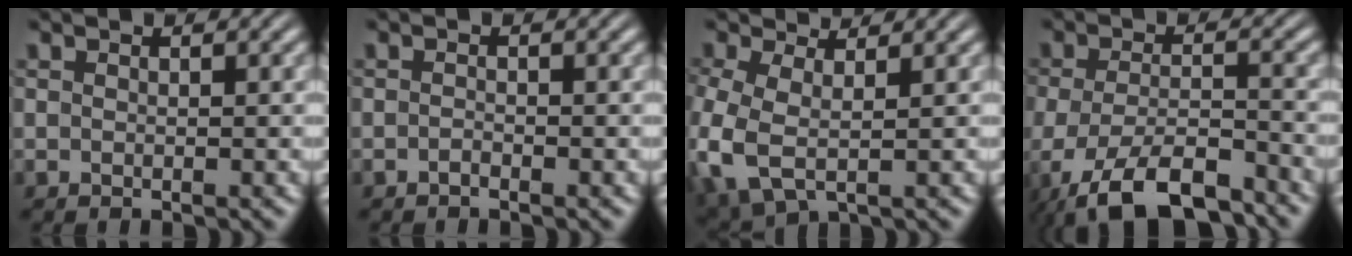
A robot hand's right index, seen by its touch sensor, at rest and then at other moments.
{"total": 0.9, "force": [-0.8, 0.3, 0.1], "torque": [-0.008, -0.002, -0.016]}
{"total": 5.6, "force": [0.4, 4.2, 3.6], "torque": [-0.120, -0.027, 0.025]}
{"total": 9.7, "force": [-6.7, 4.4, 5.5], "torque": [-0.116, -0.039, -0.088]}